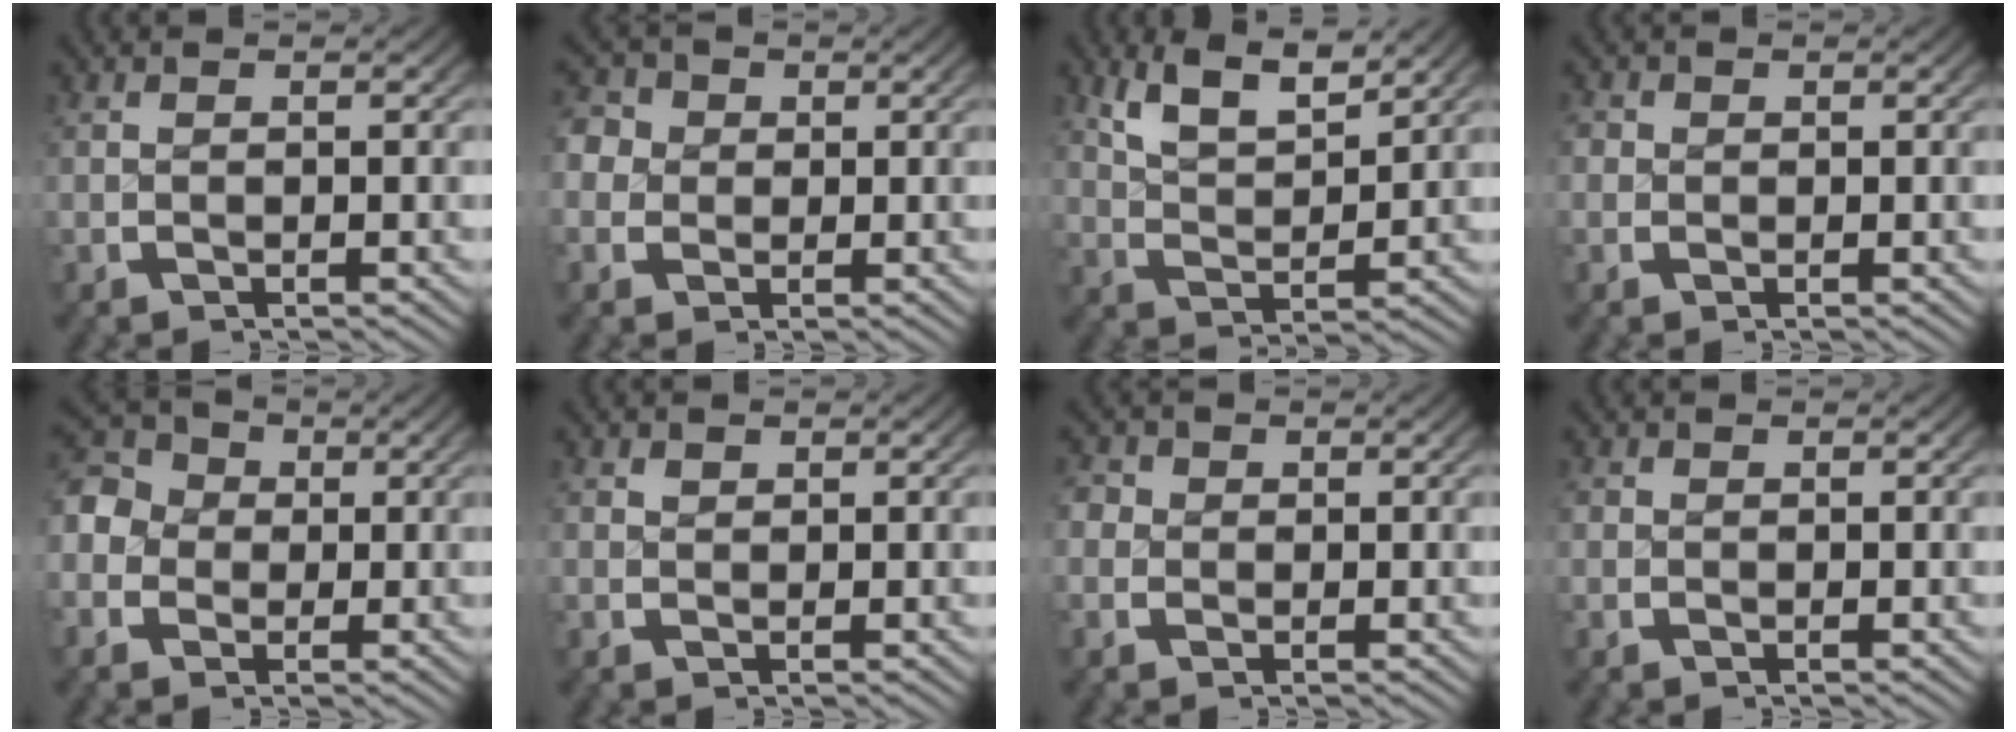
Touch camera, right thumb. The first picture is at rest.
{"total": 4.4, "force": [0.8, 4.0, 1.7], "torque": [-0.047, -0.012, 0.010]}
{"total": 5.6, "force": [4.3, 2.1, 3.1], "torque": [-0.061, -0.001, 0.083]}
{"total": 1.3, "force": [0.0, 1.3, 0.0], "torque": [-0.008, -0.012, -0.001]}
{"total": 6.5, "force": [1.3, 5.5, 3.2], "torque": [-0.064, -0.007, 0.014]}
{"total": 0.8, "force": [0.6, 0.6, -0.1], "torque": [-0.004, -0.011, 0.014]}
{"total": 2.6, "force": [0.3, 2.5, 0.5], "torque": [-0.020, -0.010, 0.000]}
{"total": 0.7, "force": [0.0, 0.7, -0.1], "torque": [-0.002, -0.008, 0.000]}